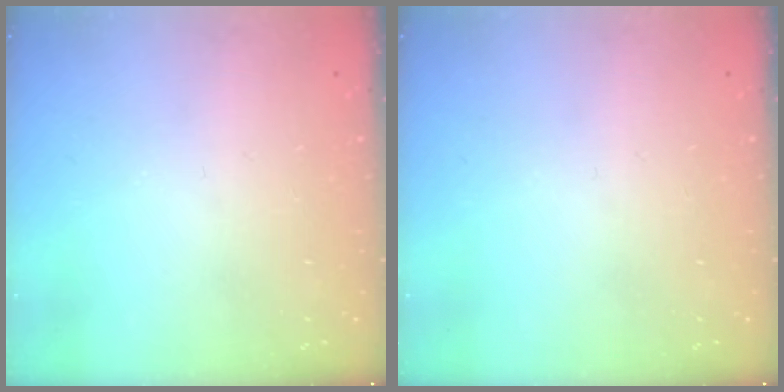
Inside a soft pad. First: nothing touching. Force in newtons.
{"total": 0.0}